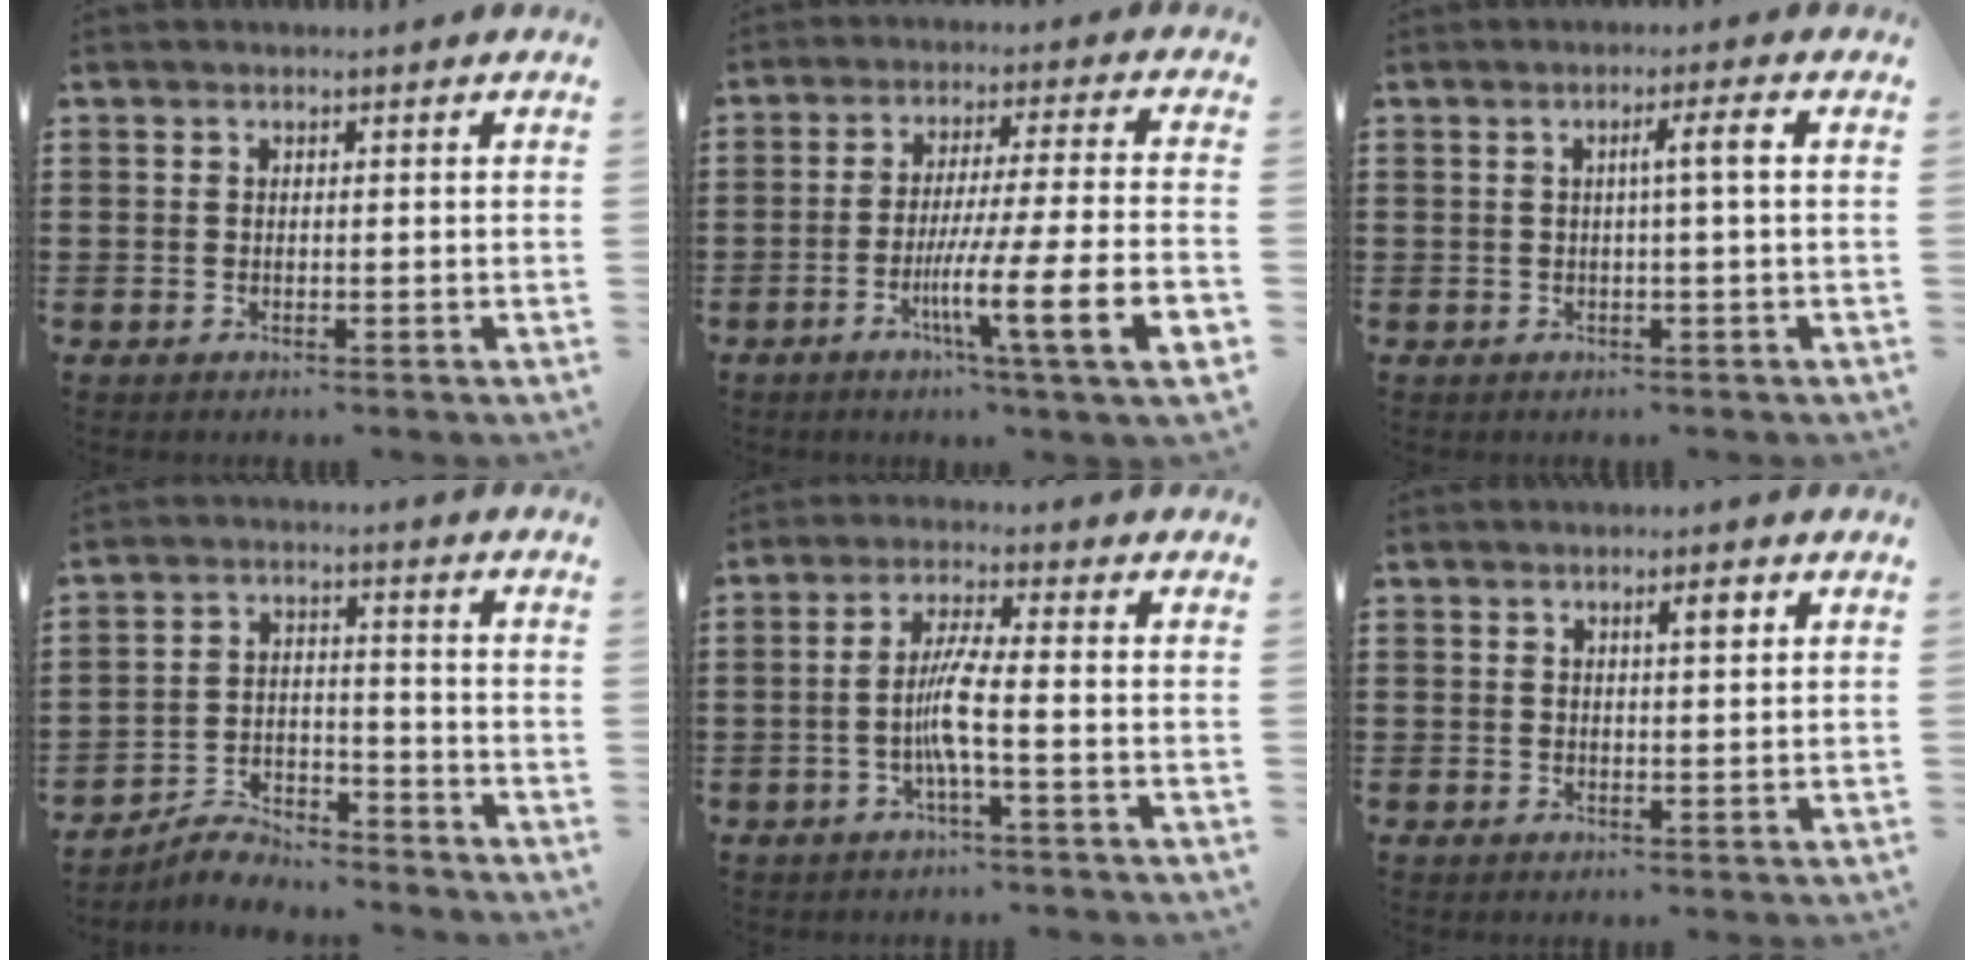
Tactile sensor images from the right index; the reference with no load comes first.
{"total": 12.3, "force": [-5.3, 0.4, 11.1], "torque": [-0.196, -0.006, -0.097]}
{"total": 3.2, "force": [0.1, -0.2, 3.2], "torque": [-0.056, -0.002, -0.003]}
{"total": 4.8, "force": [-4.7, 0.9, 0.8], "torque": [-0.016, 0.013, -0.094]}
{"total": 5.5, "force": [-1.5, 0.3, 5.2], "torque": [-0.116, -0.009, -0.038]}
{"total": 2.3, "force": [1.0, 0.4, 2.1], "torque": [-0.033, 0.001, 0.012]}